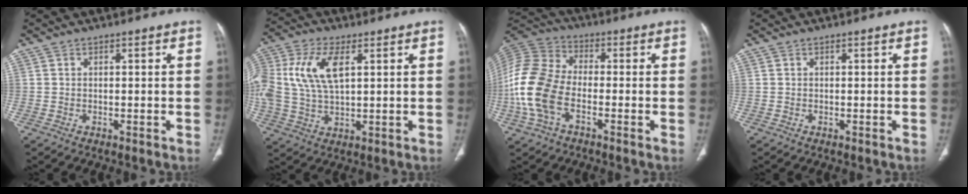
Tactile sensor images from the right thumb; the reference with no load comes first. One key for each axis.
{"total": 14.4, "fx": 3.8, "fy": 7.5, "fz": 11.7, "tx": -0.266, "ty": 0.006, "tz": 0.071}
{"total": 15.4, "fx": -4.0, "fy": 9.1, "fz": 11.7, "tx": -0.261, "ty": 0.023, "tz": -0.085}
{"total": 0.0}